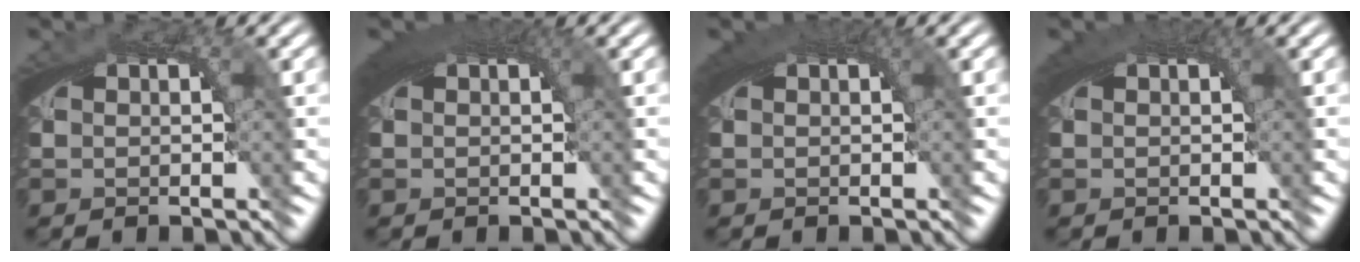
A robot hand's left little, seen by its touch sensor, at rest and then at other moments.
{"total": 3.0, "force": [1.2, 0.8, 2.6], "torque": [-0.033, 0.010, 0.017]}
{"total": 2.3, "force": [0.9, 0.5, 2.1], "torque": [-0.025, 0.008, 0.015]}
{"total": 2.1, "force": [0.9, 0.4, 1.9], "torque": [-0.024, 0.007, 0.014]}